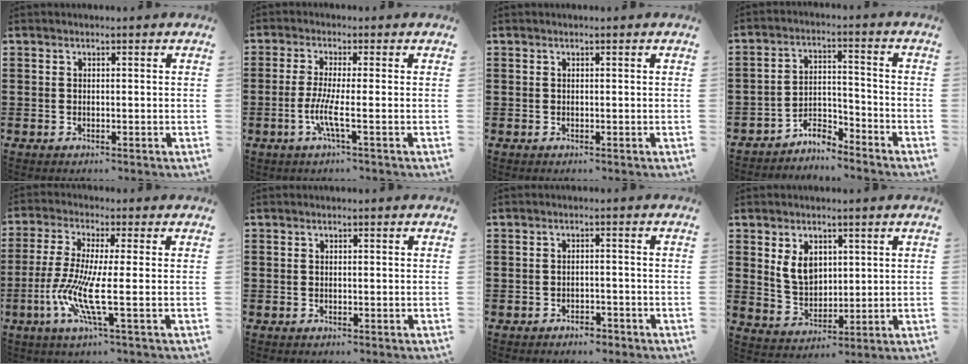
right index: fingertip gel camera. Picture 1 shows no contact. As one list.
[{"total": 5.0, "force": [-1.5, 0.1, 4.8], "torque": [-0.106, -0.014, -0.034]}, {"total": 0.0}, {"total": 5.0, "force": [-4.8, 0.9, 1.0], "torque": [-0.022, 0.008, -0.096]}, {"total": 8.8, "force": [-2.4, 0.7, 8.5], "torque": [-0.194, -0.025, -0.053]}, {"total": 0.0}, {"total": 1.9, "force": [-1.9, 0.3, 0.1], "torque": [-0.010, 0.000, -0.040]}, {"total": 5.5, "force": [2.0, 3.7, 3.4], "torque": [-0.079, 0.010, 0.038]}]